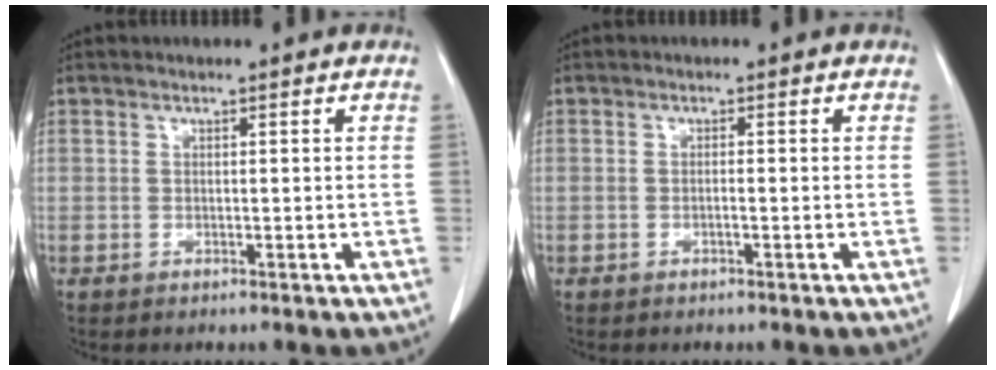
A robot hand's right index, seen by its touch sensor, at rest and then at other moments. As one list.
[{"total": 0.7, "force": [-0.3, 0.0, 0.7], "torque": [-0.013, 0.001, -0.005]}]